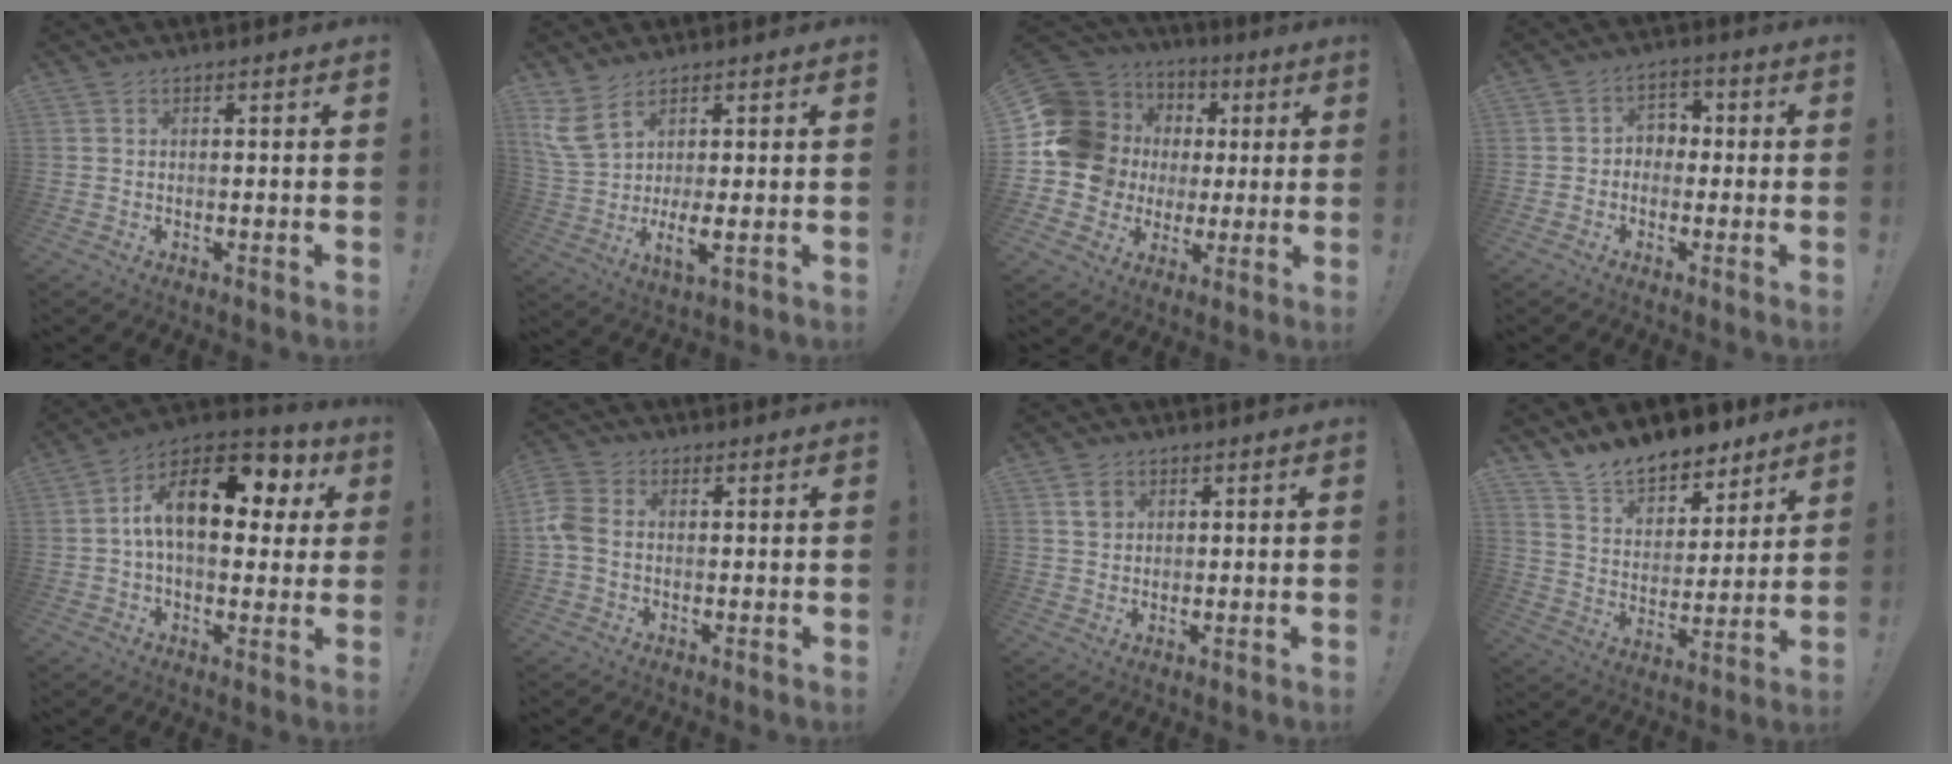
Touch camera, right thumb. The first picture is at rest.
{"total": 7.7, "force": [2.8, 2.3, 6.9], "torque": [-0.157, -0.030, 0.054]}
{"total": 16.7, "force": [2.3, 15.2, 6.5], "torque": [-0.111, -0.004, 0.080]}
{"total": 4.3, "force": [-1.1, 3.8, 1.7], "torque": [-0.032, 0.016, -0.020]}
{"total": 17.8, "force": [4.1, 9.4, 14.5], "torque": [-0.241, -0.003, 0.063]}
{"total": 5.9, "force": [0.1, 4.1, 4.2], "torque": [-0.105, 0.002, 0.004]}
{"total": 3.0, "force": [1.5, 2.3, 1.1], "torque": [-0.005, -0.004, 0.025]}
{"total": 12.4, "force": [11.2, 4.6, 2.8], "torque": [-0.063, -0.090, 0.209]}